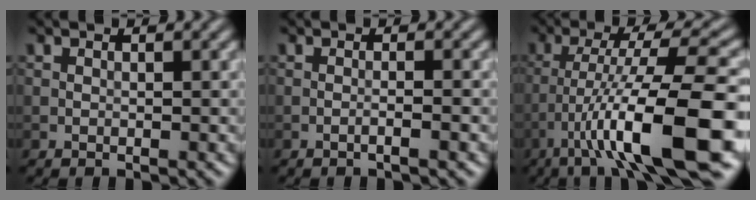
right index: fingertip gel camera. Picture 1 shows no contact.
{"total": 1.3, "force": [-0.5, 0.2, 1.1], "torque": [-0.014, 0.002, -0.015]}
{"total": 11.6, "force": [-4.9, 1.9, 10.4], "torque": [-0.166, 0.021, -0.074]}